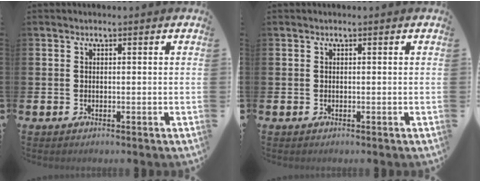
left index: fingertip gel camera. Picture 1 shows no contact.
{"total": 0.0}